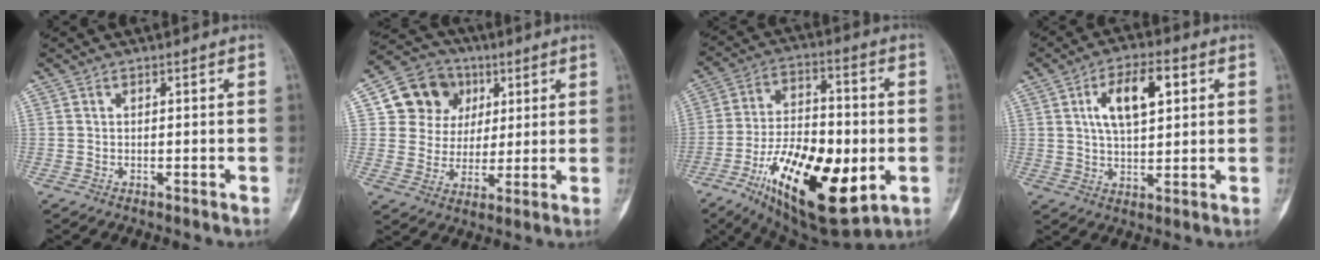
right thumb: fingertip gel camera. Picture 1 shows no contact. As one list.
[{"total": 12.1, "force": [4.3, 10.6, 3.8], "torque": [-0.025, -0.001, 0.074]}, {"total": 25.1, "force": [-7.5, 11.3, 21.1], "torque": [-0.368, 0.005, -0.108]}, {"total": 10.7, "force": [3.4, 5.1, 8.8], "torque": [-0.135, 0.001, 0.057]}]